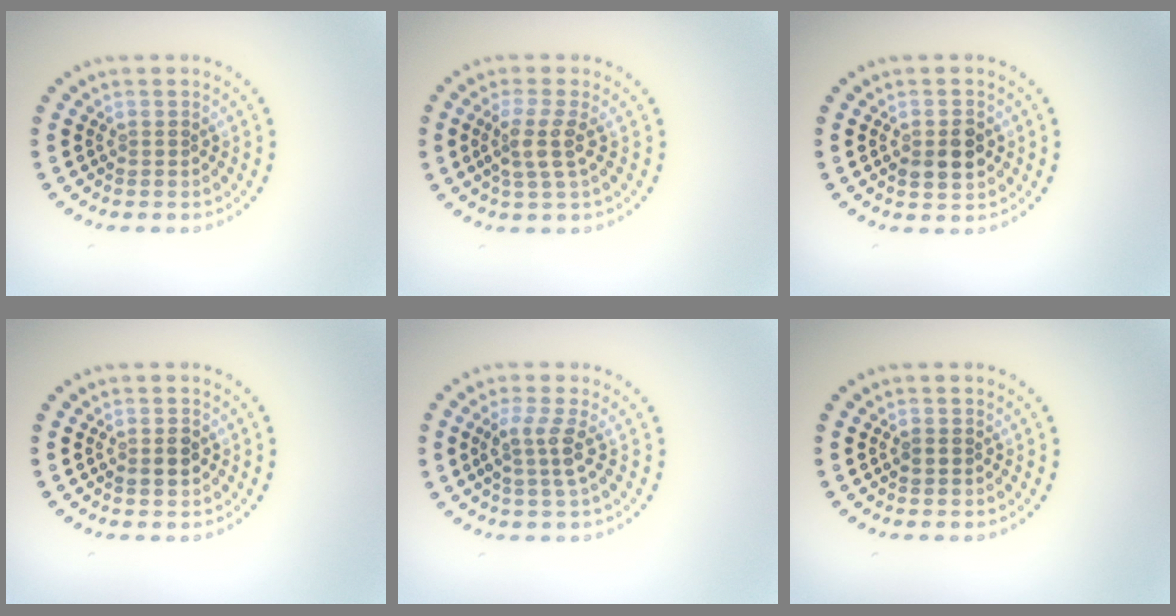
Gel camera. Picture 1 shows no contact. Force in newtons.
{"total": 2.8, "press": 2.3, "slide": 1.7}
{"total": 3.0, "press": 3.0, "slide": 0.3}
{"total": 1.2, "press": 1.2, "slide": 0.1}
{"total": 2.5, "press": 2.0, "slide": 1.5}
{"total": 1.0, "press": 0.9, "slide": 0.2}